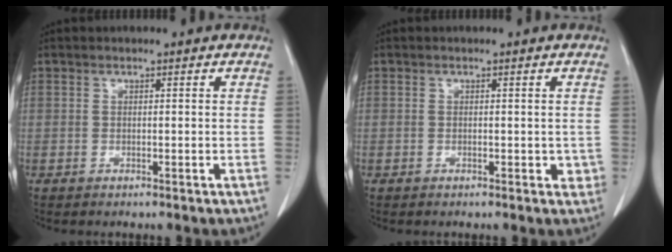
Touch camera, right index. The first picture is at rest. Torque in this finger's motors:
{"motor_torque": [0.34, -0.12, 0.06, 0.01]}